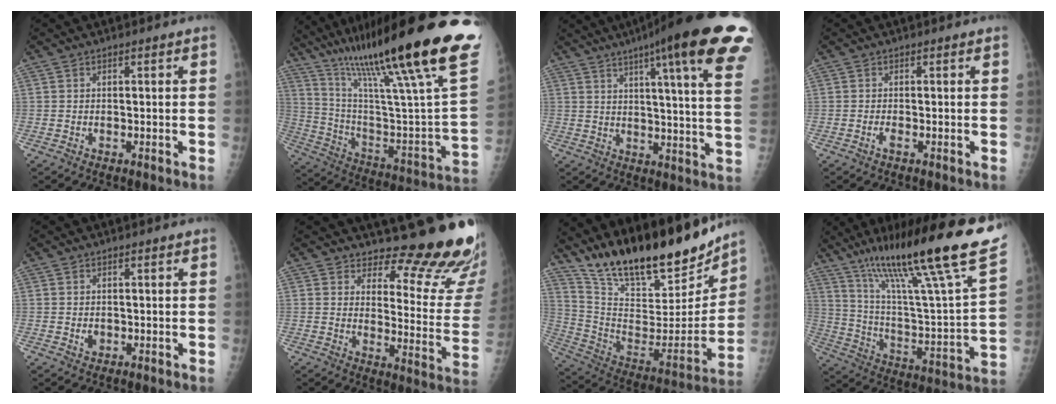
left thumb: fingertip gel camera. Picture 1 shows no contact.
{"total": 39.8, "force": [26.8, 4.8, 28.9], "torque": [-0.358, -0.090, 0.414]}
{"total": 26.2, "force": [15.9, 3.0, 20.7], "torque": [-0.243, -0.049, 0.196]}
{"total": 0.9, "force": [-0.4, 0.2, 0.7], "torque": [-0.015, -0.001, -0.008]}
{"total": 1.3, "force": [0.0, 1.1, 0.7], "torque": [-0.008, -0.001, 0.005]}
{"total": 17.6, "force": [16.0, 4.4, 5.9], "torque": [-0.025, -0.171, 0.181]}
{"total": 26.5, "force": [21.9, 7.8, 12.8], "torque": [-0.187, -0.099, 0.359]}
{"total": 31.8, "force": [20.3, 3.8, 24.2], "torque": [-0.380, -0.049, 0.329]}